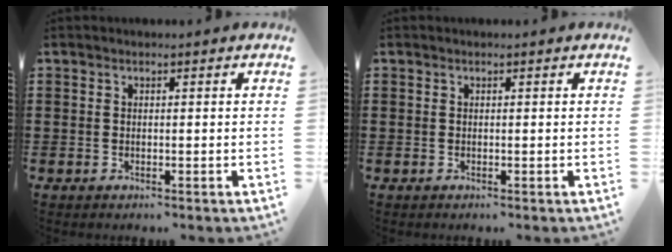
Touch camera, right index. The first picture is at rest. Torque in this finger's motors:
{"motor_torque": [0.27, 0.11, 0.04, 0.01]}